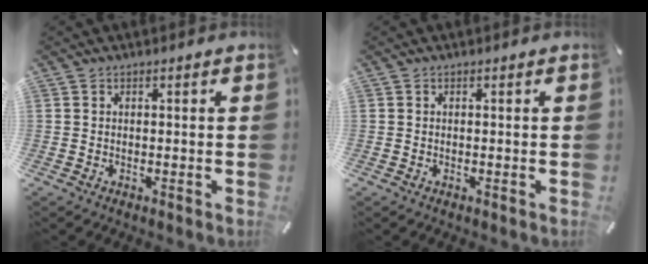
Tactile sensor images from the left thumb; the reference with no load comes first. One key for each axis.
{"total": 0.0}